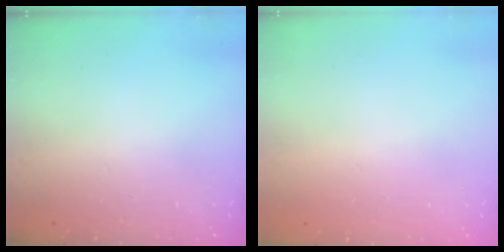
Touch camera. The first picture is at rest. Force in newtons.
{"total": 0.0}